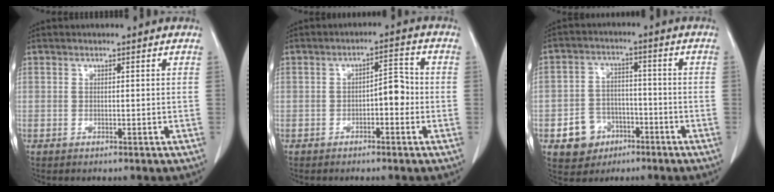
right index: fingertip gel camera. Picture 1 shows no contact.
{"total": 4.0, "force": [-1.1, 1.6, 3.5], "torque": [-0.049, 0.017, -0.016]}
{"total": 7.2, "force": [-3.3, 6.1, 2.0], "torque": [-0.039, 0.015, -0.044]}